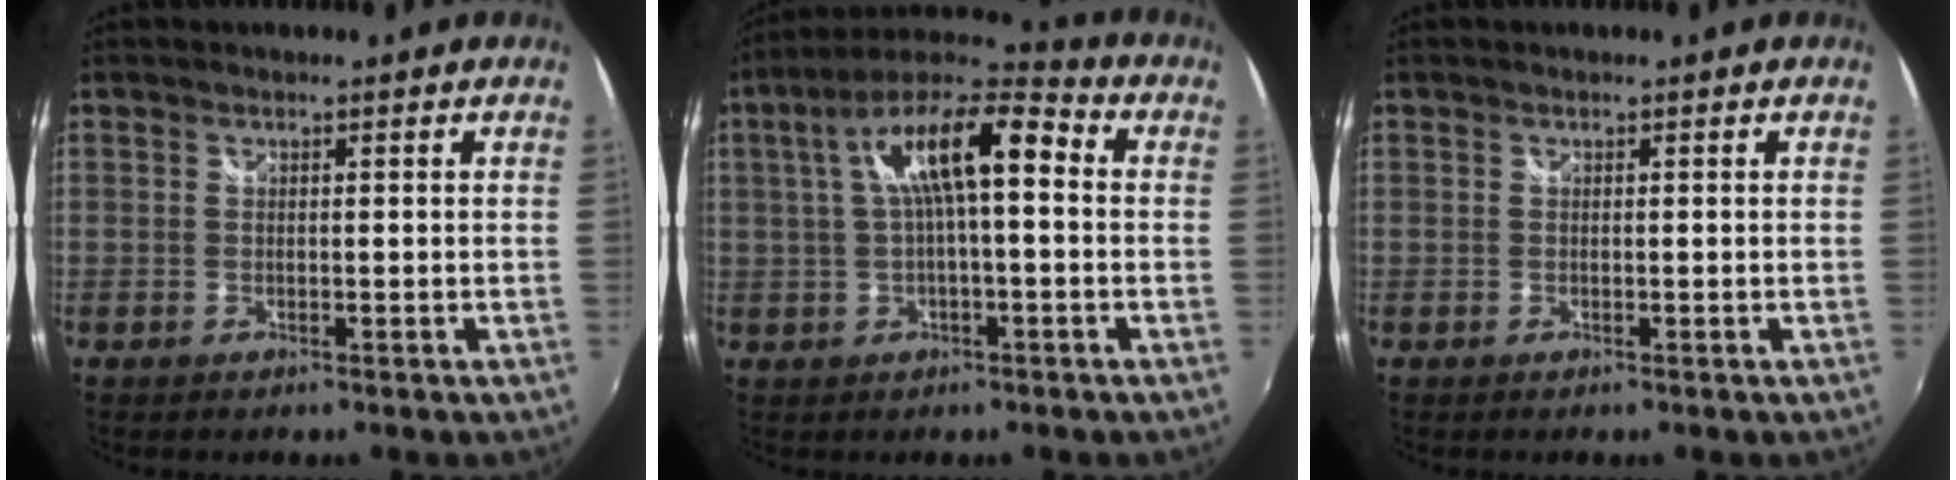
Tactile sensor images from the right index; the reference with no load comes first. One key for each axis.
{"total": 13.9, "fx": 1.9, "fy": 4.1, "fz": 13.1, "tx": -0.233, "ty": 0.033, "tz": 0.026}
{"total": 0.0}